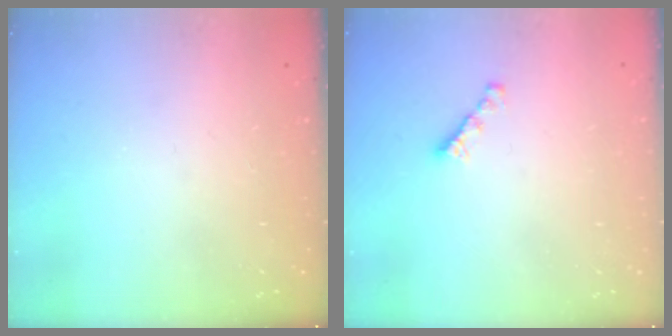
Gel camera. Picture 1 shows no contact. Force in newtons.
{"total": 2.7, "press": 2.7, "slide": 0.2}